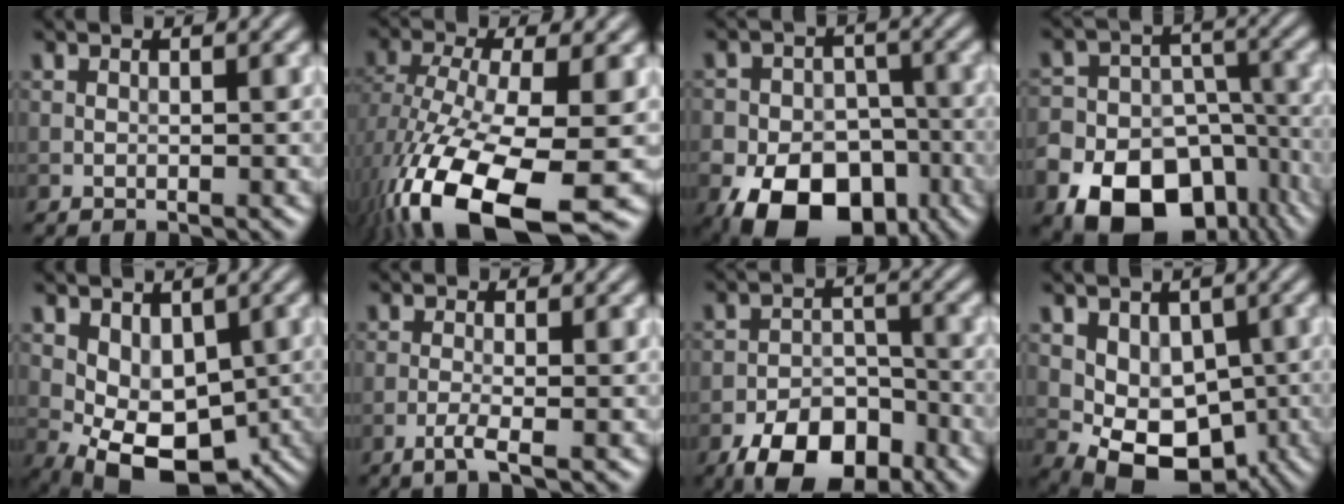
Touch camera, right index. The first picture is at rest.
{"total": 15.5, "force": [-7.2, 5.5, 12.5], "torque": [-0.253, -0.028, -0.114]}
{"total": 13.9, "force": [-7.7, 9.4, 6.8], "torque": [-0.099, -0.044, -0.131]}
{"total": 18.3, "force": [-10.3, 13.5, 6.9], "torque": [-0.127, -0.062, -0.176]}
{"total": 7.6, "force": [-1.3, 4.9, 5.7], "torque": [-0.089, -0.016, -0.009]}
{"total": 2.0, "force": [-1.0, 0.3, 1.6], "torque": [-0.031, 0.002, -0.029]}
{"total": 7.3, "force": [-4.8, 3.8, 4.0], "torque": [-0.060, -0.001, -0.083]}
{"total": 7.4, "force": [-1.4, 5.4, 4.9], "torque": [-0.064, -0.005, -0.019]}